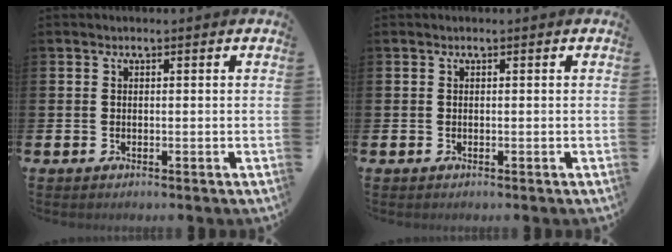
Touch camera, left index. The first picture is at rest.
{"total": 0.0}